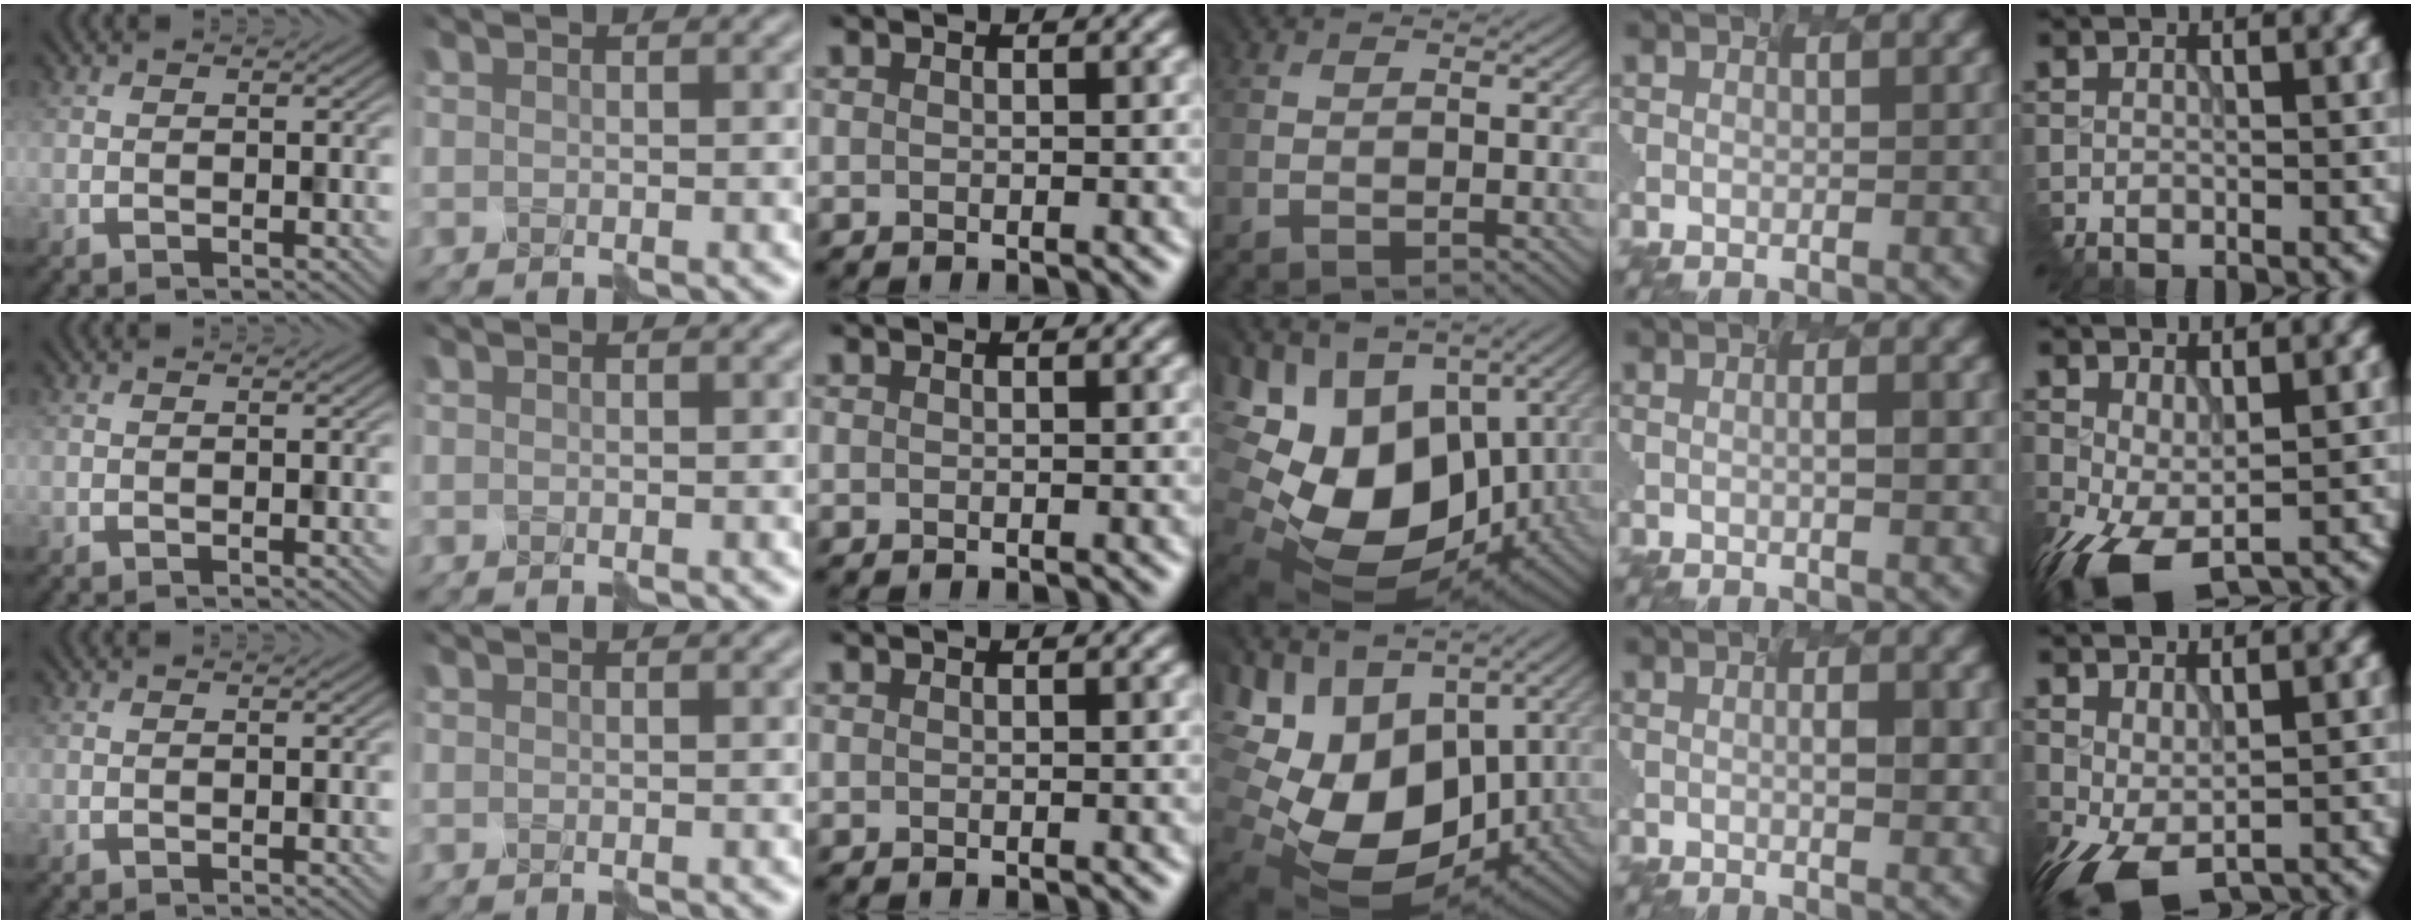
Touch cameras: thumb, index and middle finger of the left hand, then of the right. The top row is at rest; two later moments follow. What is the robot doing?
{"motion": "disassemble", "object": "velcro strap"}